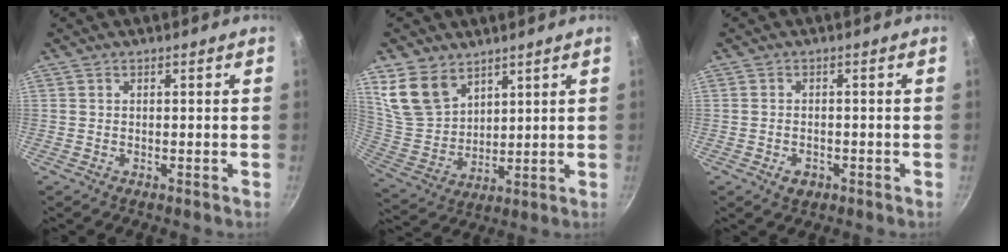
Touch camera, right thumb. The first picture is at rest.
{"total": 11.4, "force": [7.1, 7.3, 5.1], "torque": [-0.076, -0.043, 0.151]}
{"total": 2.7, "force": [-1.2, 1.9, 1.5], "torque": [-0.022, 0.011, -0.015]}